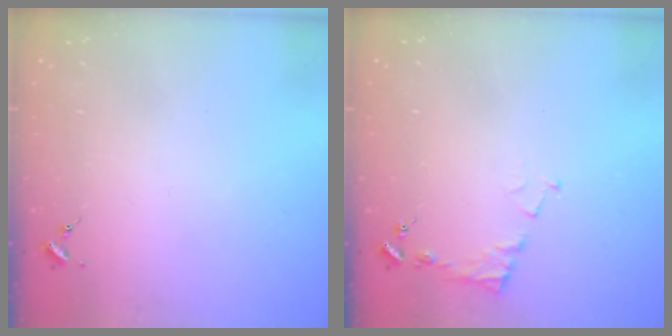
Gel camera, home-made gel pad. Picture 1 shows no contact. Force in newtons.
{"total": 7.0, "press": 7.0, "slide": 0.6}